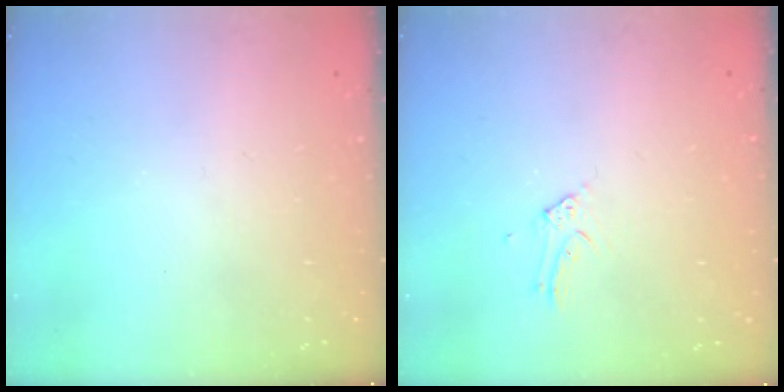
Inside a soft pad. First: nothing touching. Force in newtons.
{"total": 3.0, "press": 3.0, "slide": 0.3}